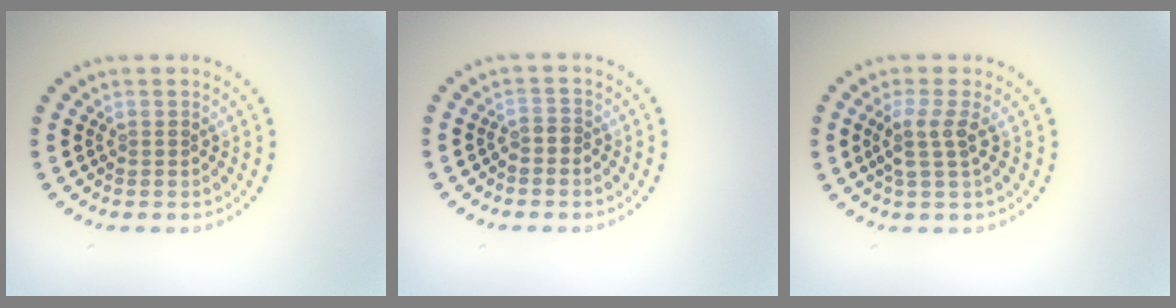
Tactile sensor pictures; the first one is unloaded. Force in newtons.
{"total": 0.8, "press": 0.5, "slide": 0.6}
{"total": 2.5, "press": 1.9, "slide": 1.6}